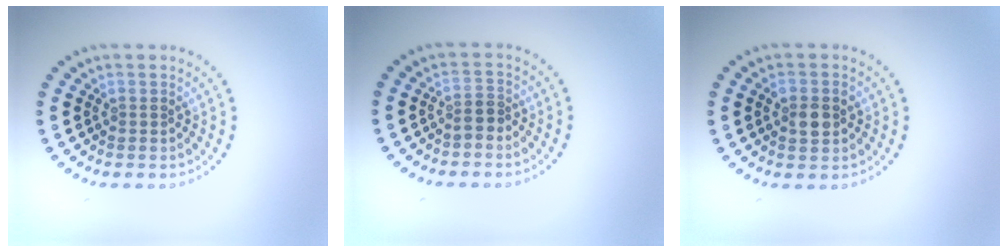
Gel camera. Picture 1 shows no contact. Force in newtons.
{"total": 1.1, "press": 0.9, "slide": 0.7}
{"total": 2.5, "press": 2.5, "slide": 0.2}